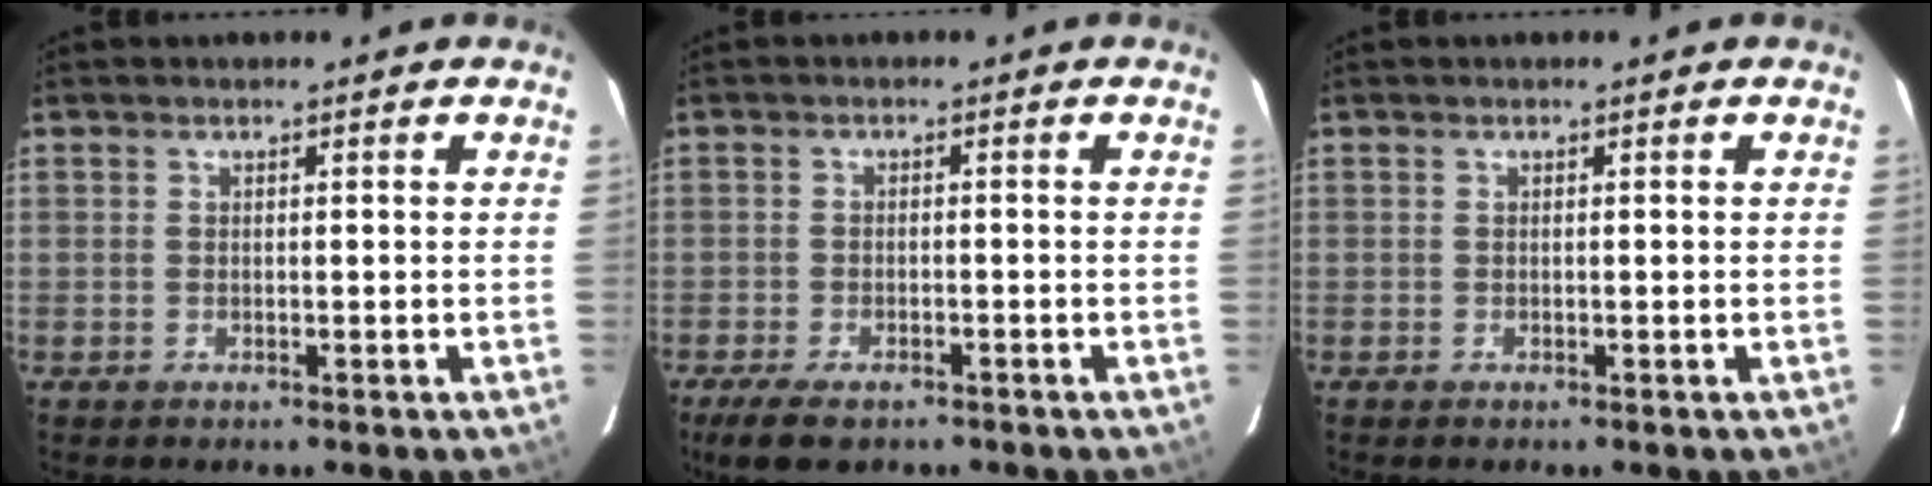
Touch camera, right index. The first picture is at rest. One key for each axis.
{"total": 6.4, "fx": -4.6, "fy": 2.6, "fz": 3.6, "tx": -0.094, "ty": -0.020, "tz": -0.079}
{"total": 0.0}